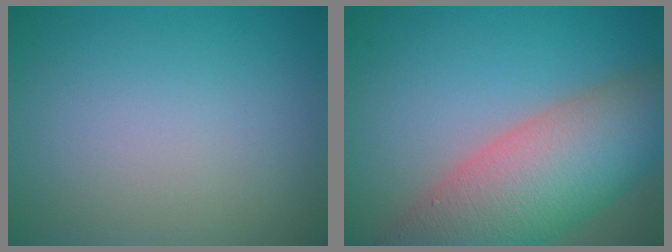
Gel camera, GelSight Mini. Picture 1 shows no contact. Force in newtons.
{"total": 11.9, "press": 11.9, "slide": 0.6}